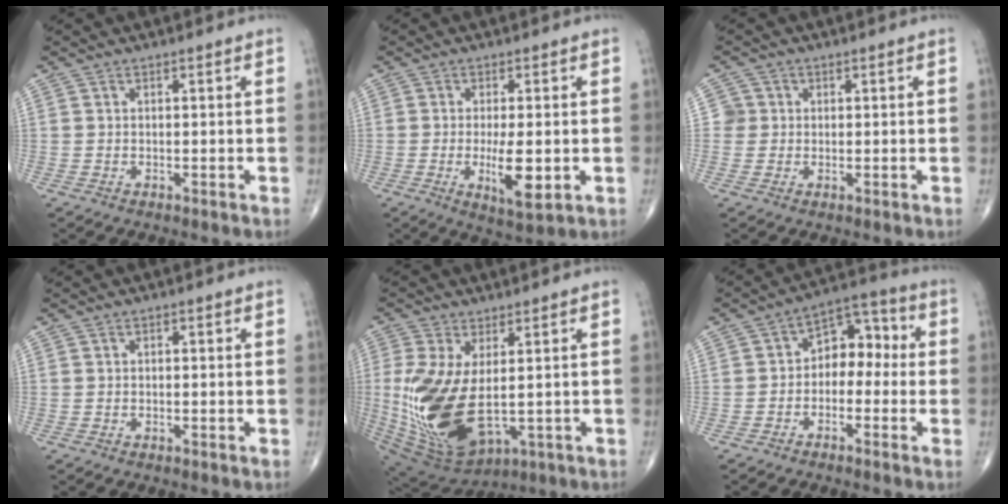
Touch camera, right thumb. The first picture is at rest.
{"total": 7.7, "force": [-1.4, 2.3, 7.2], "torque": [-0.122, -0.017, -0.018]}
{"total": 2.4, "force": [0.2, 2.4, 0.0], "torque": [0.020, 0.006, -0.001]}
{"total": 0.6, "force": [-0.1, 0.3, 0.4], "torque": [-0.004, 0.003, -0.003]}
{"total": 17.8, "force": [-0.6, 9.3, 15.2], "torque": [-0.316, -0.021, 0.018]}
{"total": 8.5, "force": [-0.9, 5.9, 6.0], "torque": [-0.052, 0.046, -0.033]}